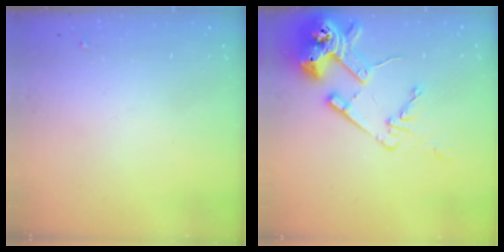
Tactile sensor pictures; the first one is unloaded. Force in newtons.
{"total": 16.9, "press": 16.8, "slide": 1.8}